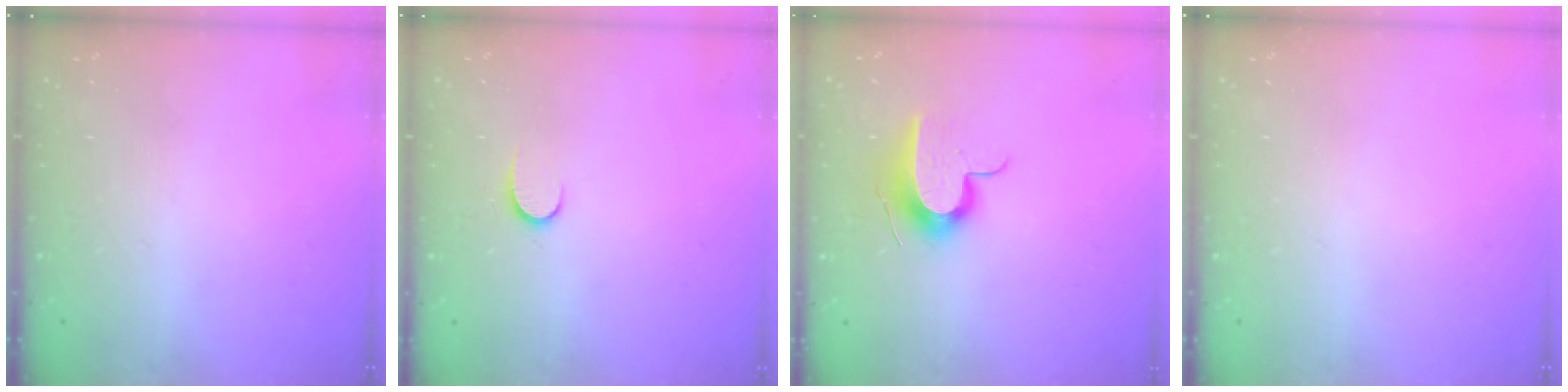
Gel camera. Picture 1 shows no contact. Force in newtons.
{"total": 5.7, "press": 5.7, "slide": 0.5}
{"total": 10.6, "press": 10.5, "slide": 1.3}
{"total": 0.0}